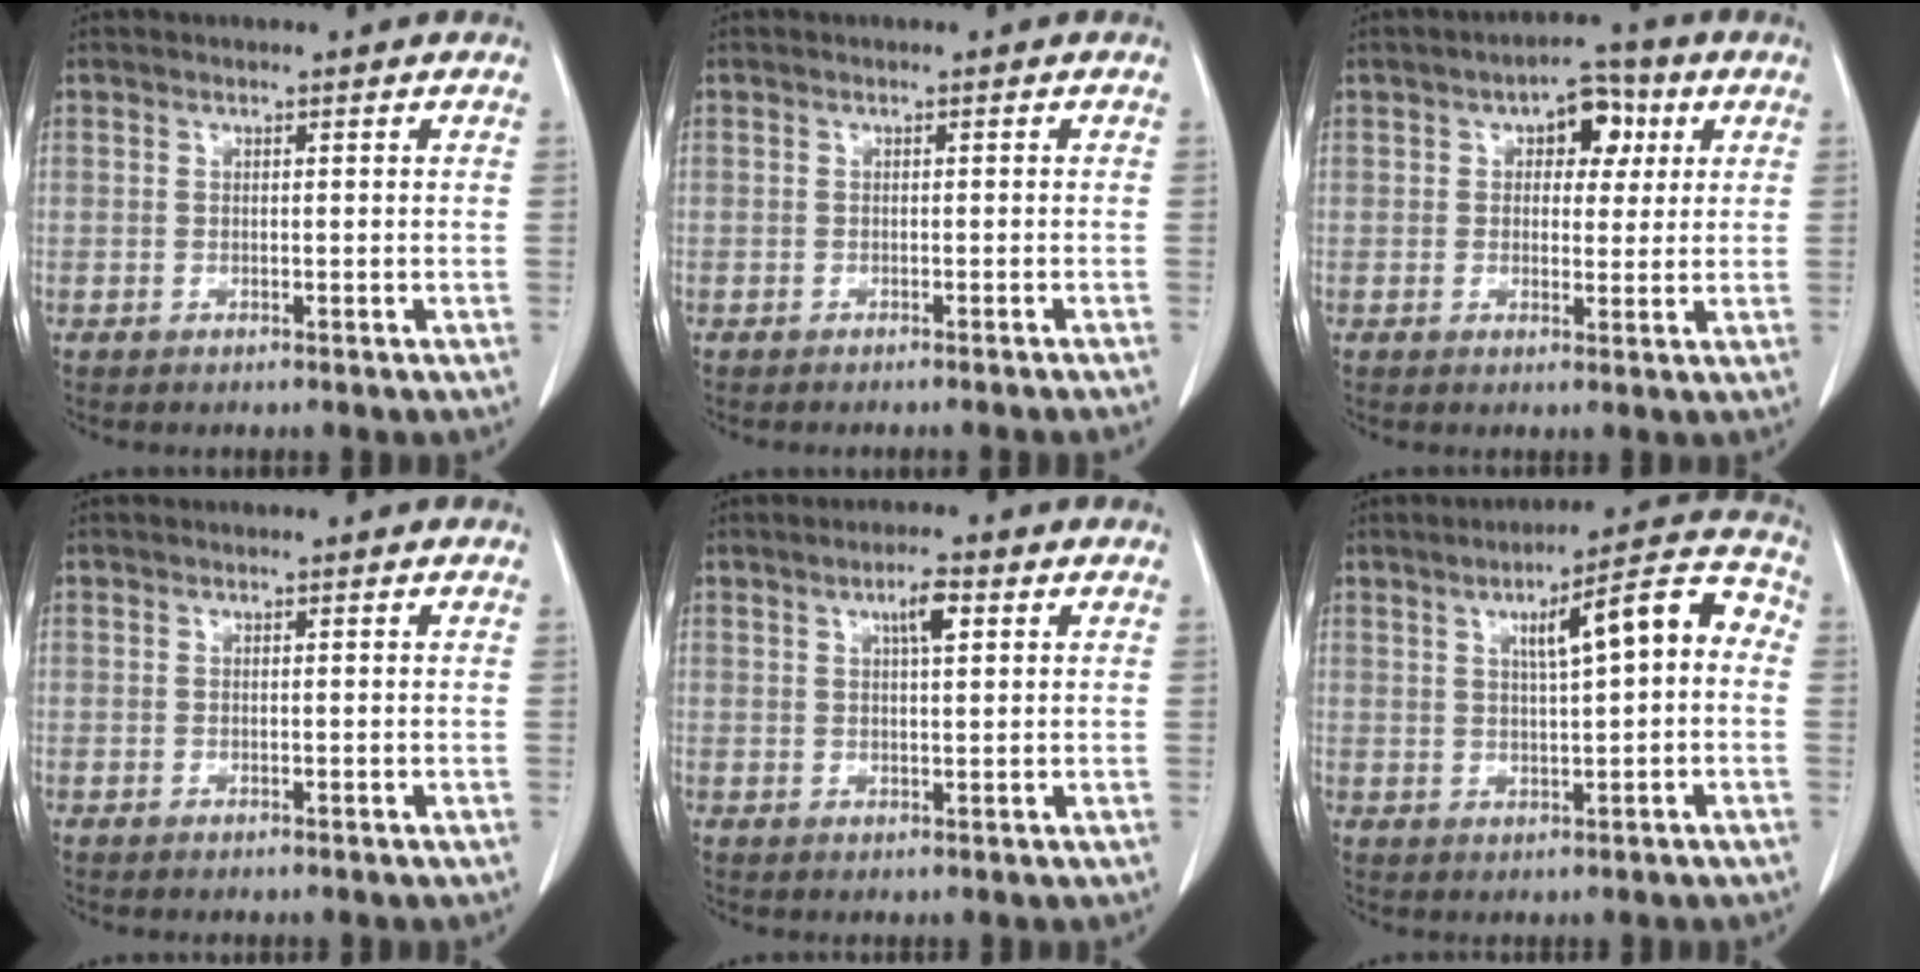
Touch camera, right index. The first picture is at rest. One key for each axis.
{"total": 3.4, "fx": -3.1, "fy": -0.8, "fz": 1.1, "tx": -0.006, "ty": 0.001, "tz": -0.036}
{"total": 6.2, "fx": 2.2, "fy": 3.6, "fz": 4.6, "tx": -0.057, "ty": 0.022, "tz": 0.028}
{"total": 0.0}
{"total": 3.6, "fx": 1.5, "fy": 0.7, "fz": 3.2, "tx": -0.055, "ty": 0.002, "tz": 0.025}
{"total": 10.0, "fx": 1.6, "fy": 2.0, "fz": 9.7, "tx": -0.133, "ty": 0.035, "tz": 0.019}